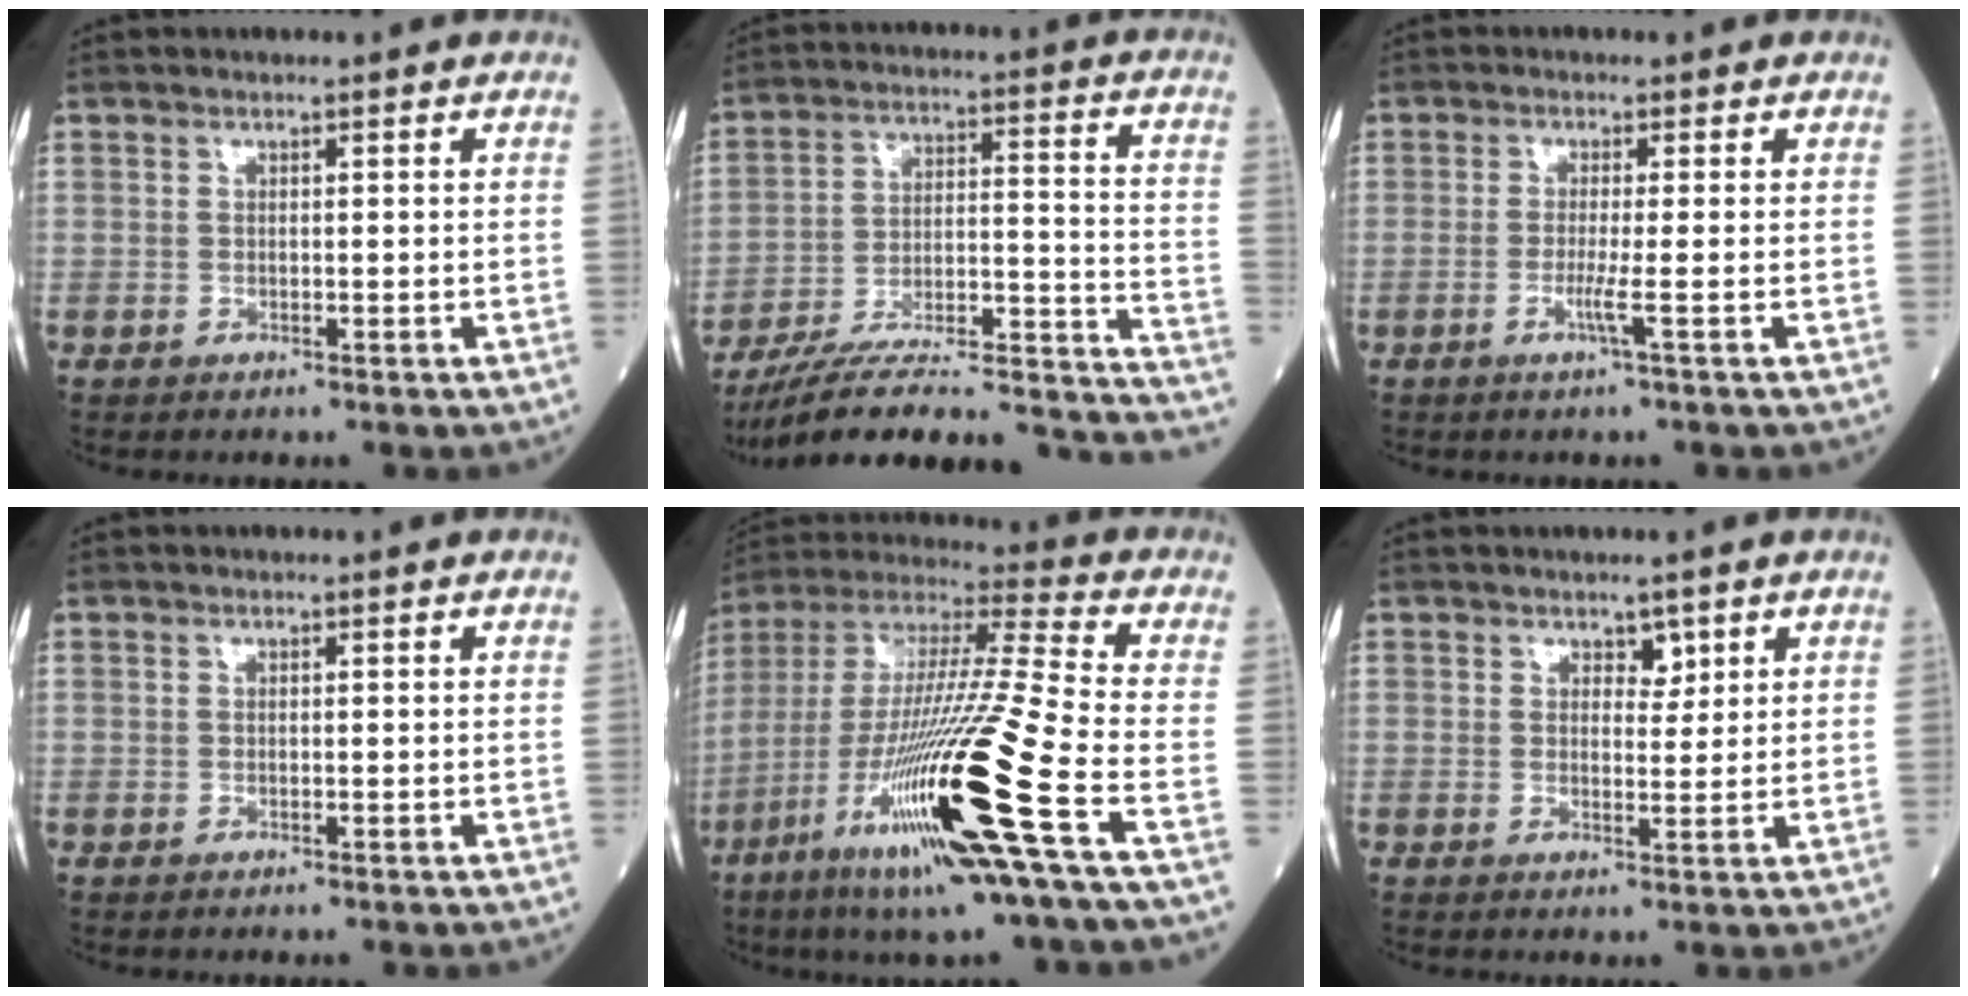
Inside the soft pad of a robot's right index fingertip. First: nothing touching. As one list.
[{"total": 27.9, "force": [-24.9, 2.4, 12.2], "torque": [-0.109, 0.009, -0.359]}, {"total": 2.3, "force": [-0.8, -0.8, 2.0], "torque": [-0.047, -0.005, -0.016]}, {"total": 0.0}, {"total": 24.8, "force": [-9.8, -0.1, 22.7], "torque": [-0.452, -0.051, -0.186]}, {"total": 2.1, "force": [1.4, 1.2, 1.1], "torque": [-0.011, 0.000, 0.022]}]